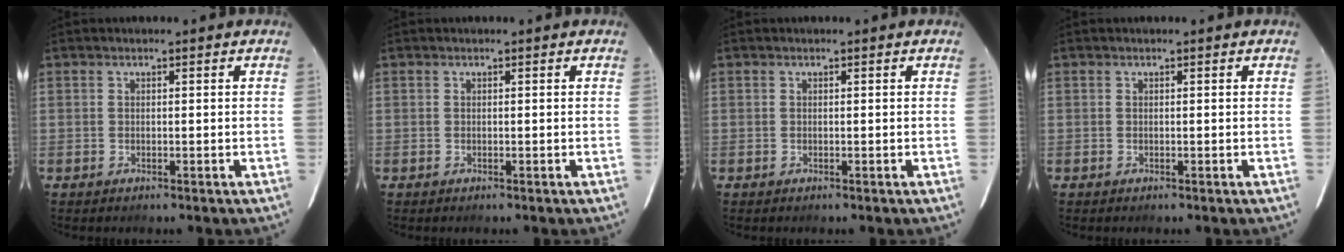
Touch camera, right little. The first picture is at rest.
{"total": 0.0}
{"total": 0.0}
{"total": 0.0}